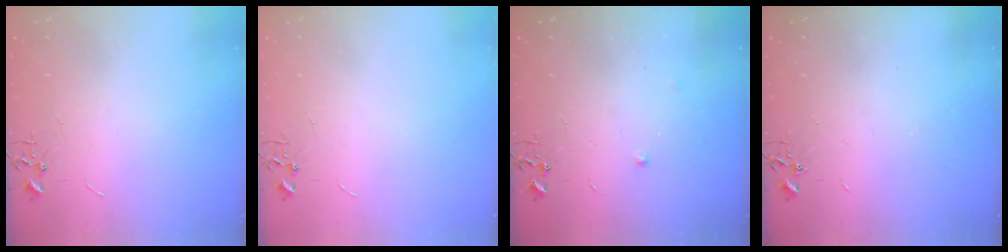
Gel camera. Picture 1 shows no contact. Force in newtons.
{"total": 0.0}
{"total": 4.6, "press": 4.4, "slide": 1.1}
{"total": 2.1, "press": 2.1, "slide": 0.4}